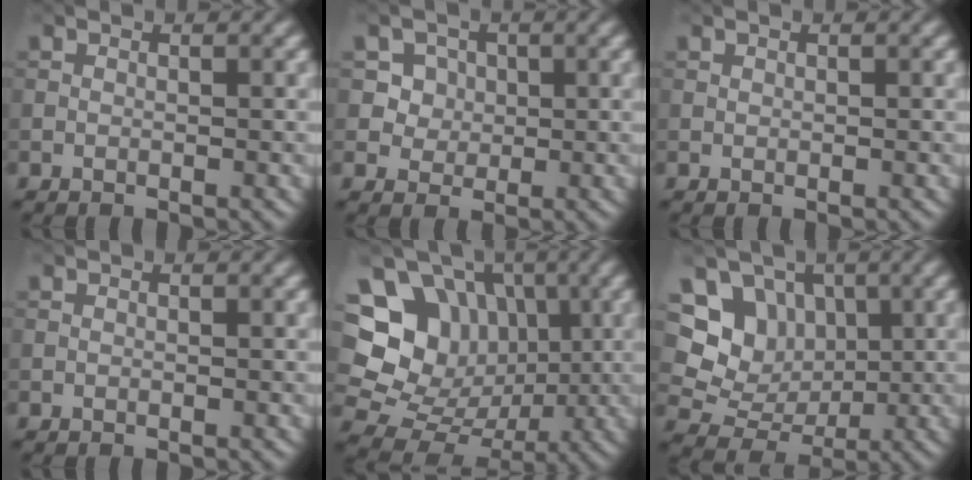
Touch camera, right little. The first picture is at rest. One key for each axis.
{"total": 4.9, "fx": 2.0, "fy": 4.1, "fz": 1.8, "tx": -0.035, "ty": 0.001, "tz": 0.039}
{"total": 0.0}
{"total": 0.0}
{"total": 17.4, "fx": 4.5, "fy": 15.2, "fz": 7.2, "tx": -0.188, "ty": 0.036, "tz": 0.069}
{"total": 8.1, "fx": 2.6, "fy": 6.8, "fz": 3.6, "tx": -0.068, "ty": 0.015, "tz": 0.030}